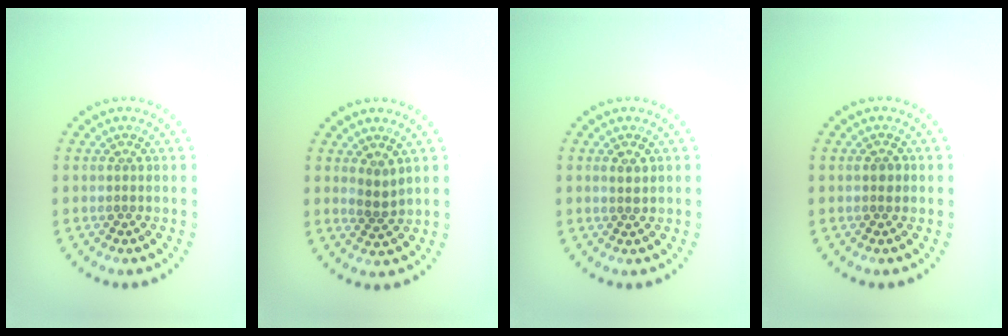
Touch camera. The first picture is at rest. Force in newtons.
{"total": 1.7, "press": 1.4, "slide": 1.0}
{"total": 1.2, "press": 1.0, "slide": 0.6}
{"total": 1.1, "press": 1.0, "slide": 0.2}